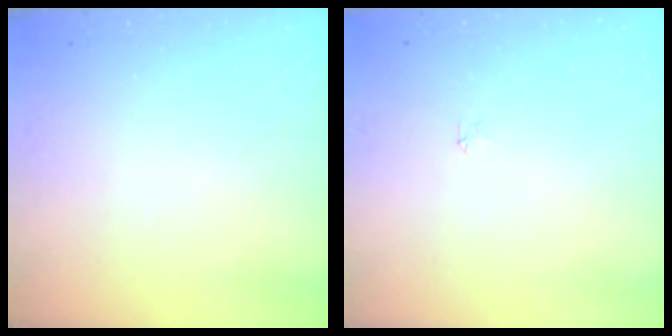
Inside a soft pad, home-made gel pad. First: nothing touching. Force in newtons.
{"total": 2.2, "press": 2.2, "slide": 0.3}